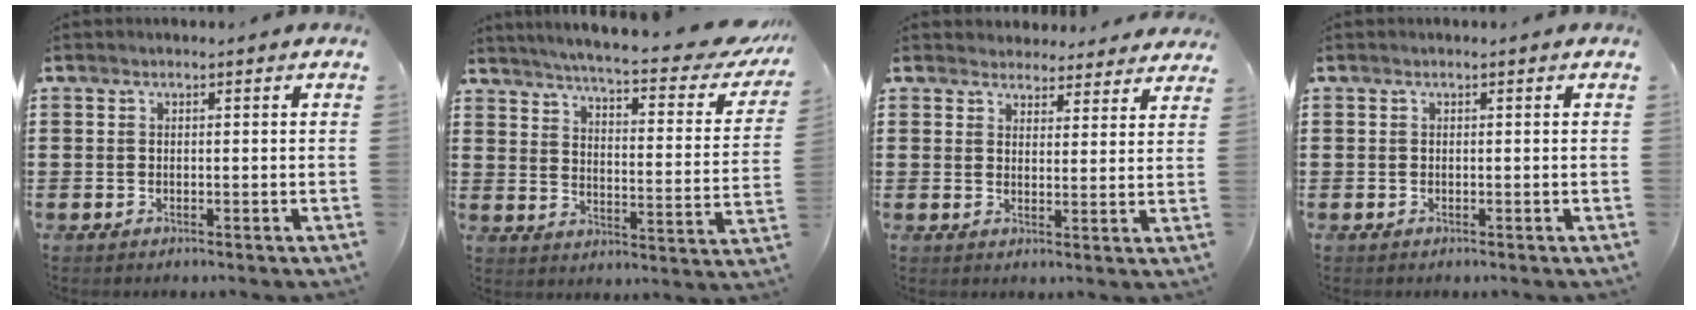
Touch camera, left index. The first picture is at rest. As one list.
[{"total": 5.9, "force": [5.0, -0.3, 3.0], "torque": [-0.074, -0.043, 0.081]}, {"total": 3.7, "force": [3.6, 0.9, -0.1], "torque": [-0.012, -0.009, 0.067]}, {"total": 0.0}]